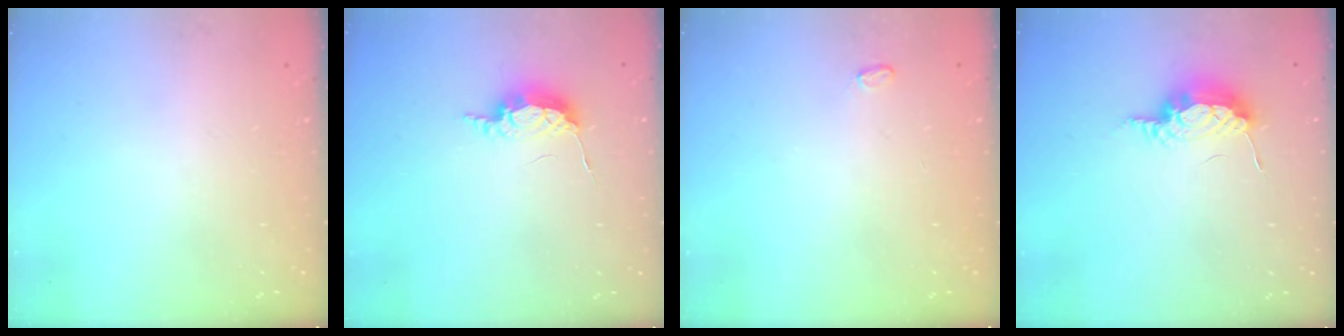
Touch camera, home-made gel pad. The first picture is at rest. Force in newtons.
{"total": 6.4, "press": 6.4, "slide": 0.5}
{"total": 2.6, "press": 2.6, "slide": 0.3}
{"total": 11.3, "press": 9.0, "slide": 6.9}